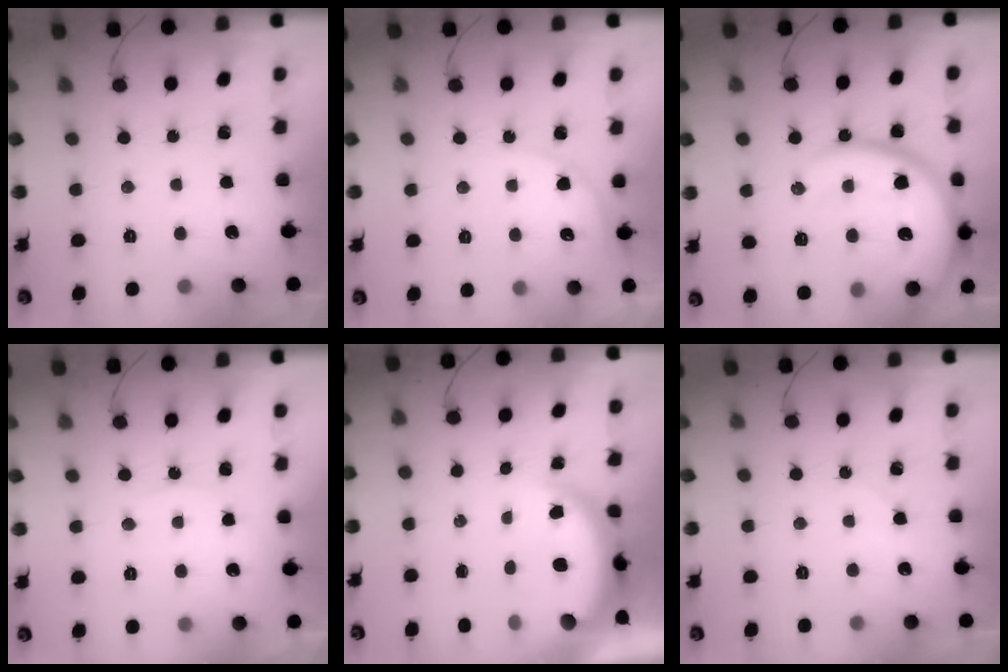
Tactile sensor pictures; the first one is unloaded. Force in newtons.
{"total": 4.3, "press": 4.3, "slide": 0.5}
{"total": 20.5, "press": 20.4, "slide": 2.1}
{"total": 5.4, "press": 5.3, "slide": 0.7}
{"total": 5.2, "press": 5.2, "slide": 0.5}
{"total": 3.0, "press": 2.6, "slide": 1.5}